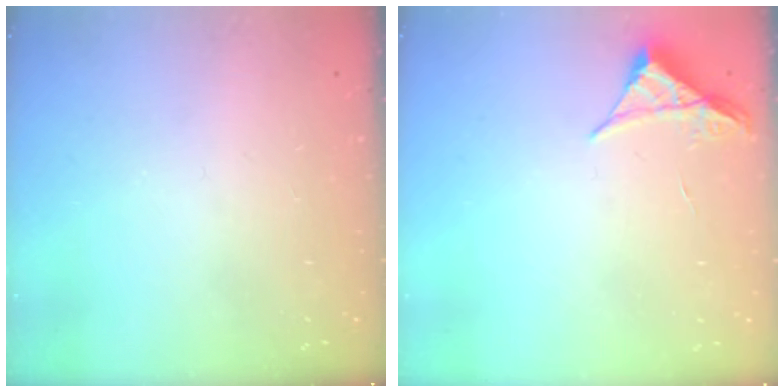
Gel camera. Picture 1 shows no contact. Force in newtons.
{"total": 3.9, "press": 3.8, "slide": 0.5}